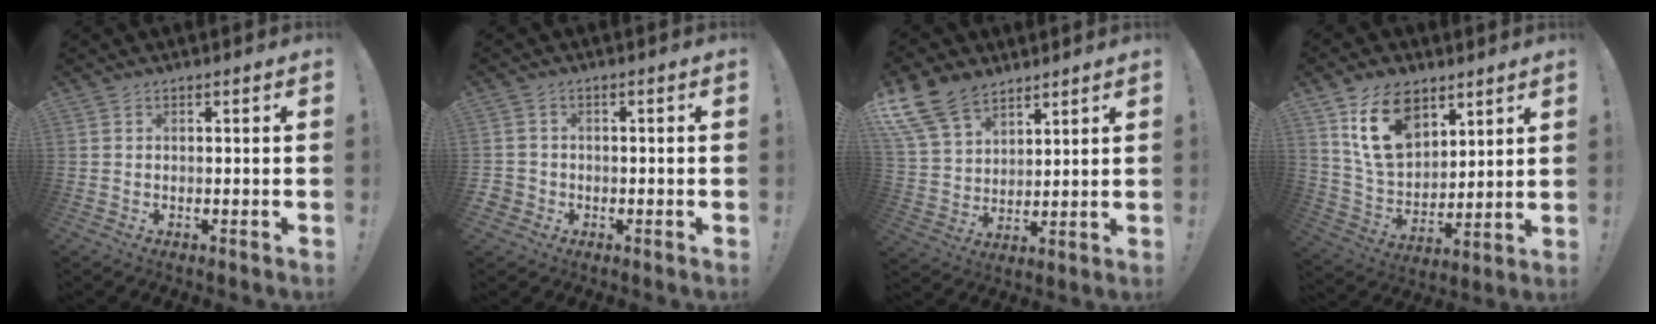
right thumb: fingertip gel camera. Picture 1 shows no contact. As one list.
[{"total": 2.8, "force": [-0.7, 2.6, 0.8], "torque": [-0.015, 0.001, -0.014]}, {"total": 14.9, "force": [10.1, 8.7, 6.6], "torque": [-0.134, -0.054, 0.198]}, {"total": 16.5, "force": [9.0, 10.8, 8.8], "torque": [-0.133, -0.042, 0.172]}]